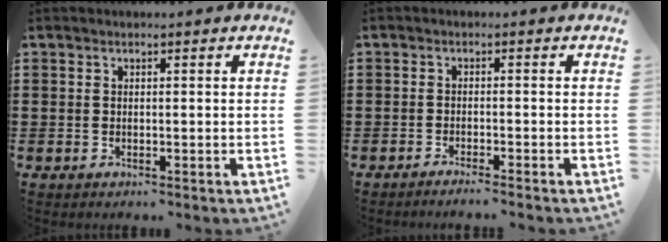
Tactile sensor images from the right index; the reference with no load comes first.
{"total": 1.5, "force": [-1.4, -0.3, 0.4], "torque": [-0.007, 0.002, -0.028]}